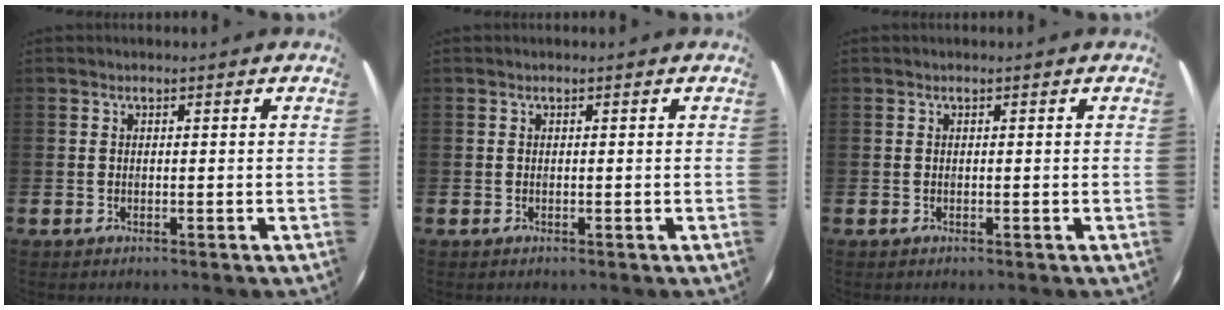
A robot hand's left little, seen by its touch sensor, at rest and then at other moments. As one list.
[{"total": 0.0}, {"total": 0.0}]